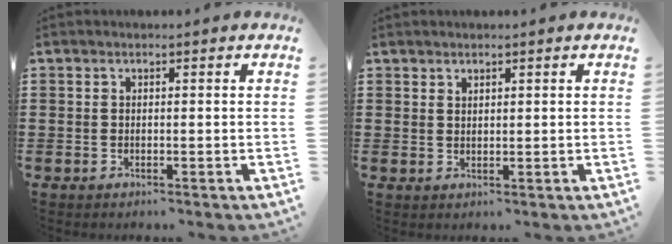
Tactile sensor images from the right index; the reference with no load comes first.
{"total": 1.2, "force": [1.1, 0.3, 0.0], "torque": [-0.001, 0.001, 0.022]}